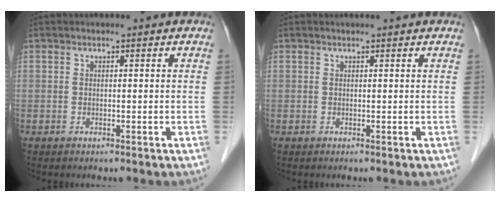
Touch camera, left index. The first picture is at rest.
{"total": 1.0, "force": [1.0, 0.0, 0.3], "torque": [-0.010, 0.007, 0.012]}